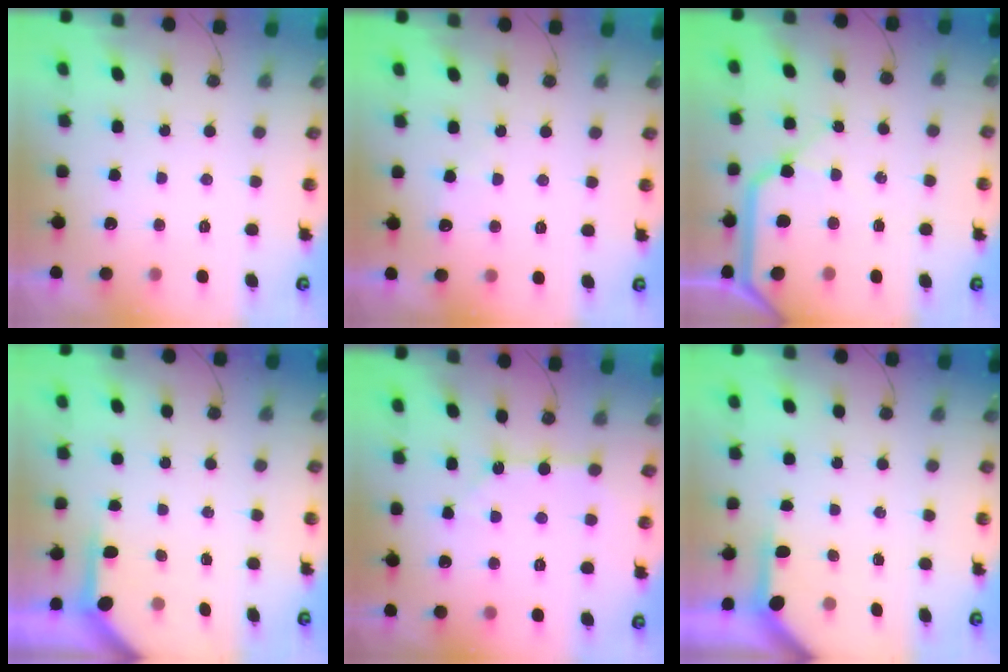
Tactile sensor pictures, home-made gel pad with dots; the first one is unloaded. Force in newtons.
{"total": 4.9, "press": 4.9, "slide": 0.7}
{"total": 11.2, "press": 11.1, "slide": 1.3}
{"total": 3.7, "press": 3.7, "slide": 0.3}
{"total": 2.9, "press": 2.9, "slide": 0.5}
{"total": 3.0, "press": 3.0, "slide": 0.3}